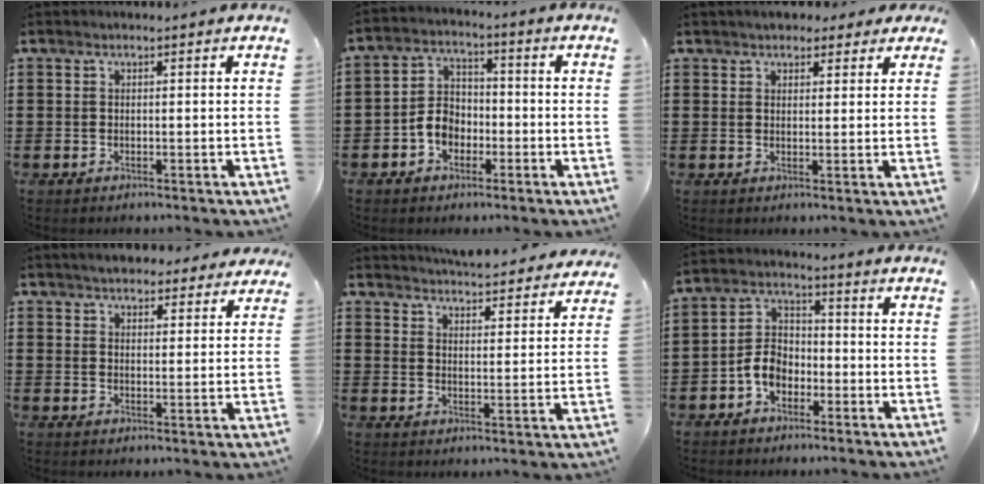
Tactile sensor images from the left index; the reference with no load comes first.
{"total": 5.6, "force": [-2.6, 4.1, 2.8], "torque": [-0.076, 0.009, -0.057]}
{"total": 3.1, "force": [2.6, 1.4, 0.9], "torque": [-0.019, 0.002, 0.046]}
{"total": 4.1, "force": [3.9, 0.9, 0.9], "torque": [-0.030, -0.007, 0.073]}
{"total": 4.9, "force": [4.9, 0.0, 0.6], "torque": [-0.024, -0.034, 0.083]}
{"total": 5.6, "force": [-2.8, 3.9, 2.9], "torque": [-0.077, 0.010, -0.060]}